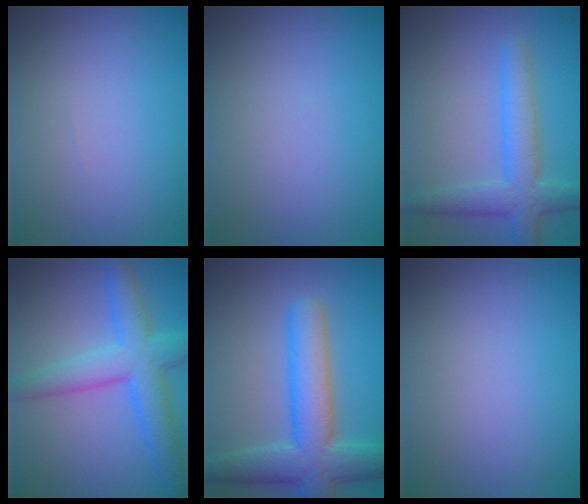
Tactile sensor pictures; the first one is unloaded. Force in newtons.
{"total": 0.0}
{"total": 4.5, "press": 4.5, "slide": 0.1}
{"total": 5.9, "press": 5.9, "slide": 0.1}
{"total": 7.6, "press": 7.6, "slide": 0.3}
{"total": 0.0}